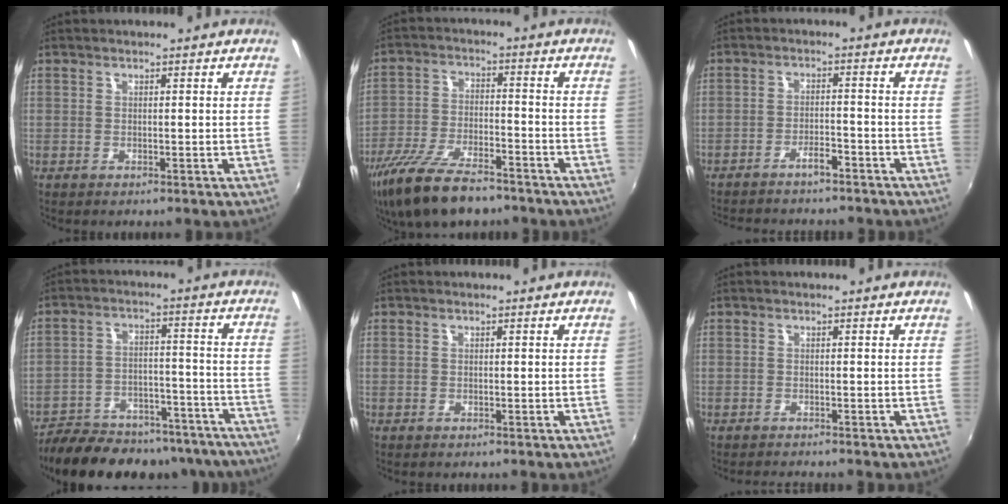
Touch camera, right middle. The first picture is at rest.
{"total": 16.0, "force": [-12.1, 5.1, 9.0], "torque": [-0.195, -0.036, -0.215]}
{"total": 7.6, "force": [-6.7, 1.8, 3.1], "torque": [-0.075, 0.003, -0.098]}
{"total": 27.4, "force": [-23.1, 10.0, 10.9], "torque": [-0.205, 0.012, -0.292]}
{"total": 0.0}
{"total": 1.7, "force": [-1.7, 0.0, 0.3], "torque": [-0.011, -0.013, -0.031]}